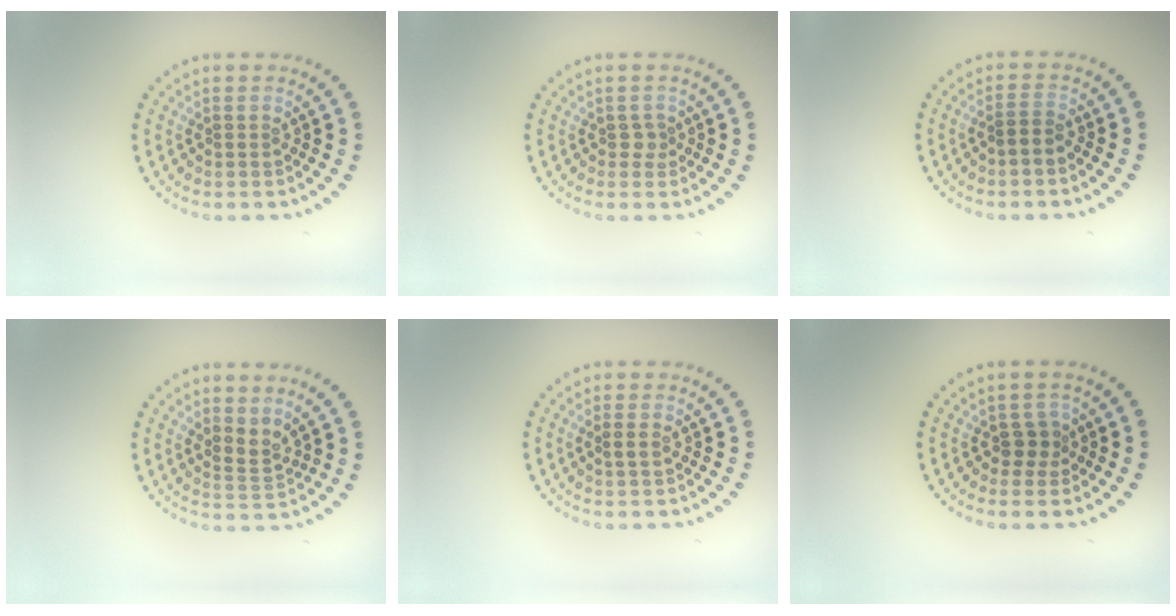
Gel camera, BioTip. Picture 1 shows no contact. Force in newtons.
{"total": 1.1, "press": 0.7, "slide": 0.8}
{"total": 1.3, "press": 1.1, "slide": 0.6}
{"total": 2.1, "press": 1.4, "slide": 1.6}
{"total": 0.8, "press": 0.8, "slide": 0.2}
{"total": 1.6, "press": 1.3, "slide": 0.9}